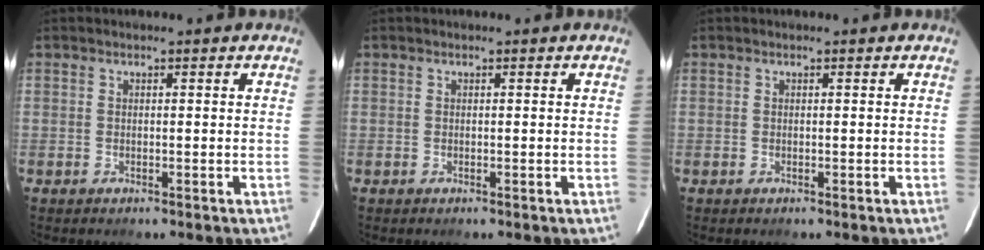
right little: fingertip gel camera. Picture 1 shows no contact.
{"total": 0.0}
{"total": 0.0}